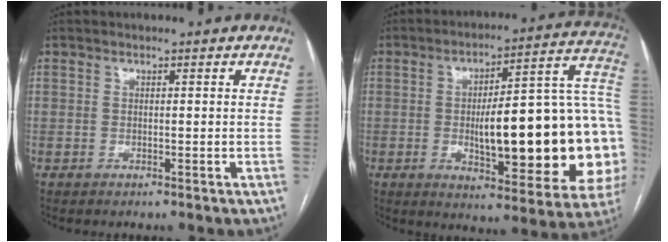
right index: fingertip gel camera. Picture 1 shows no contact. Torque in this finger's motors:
{"motor_torque": [1.50, -0.64, 1.05, 0.21]}